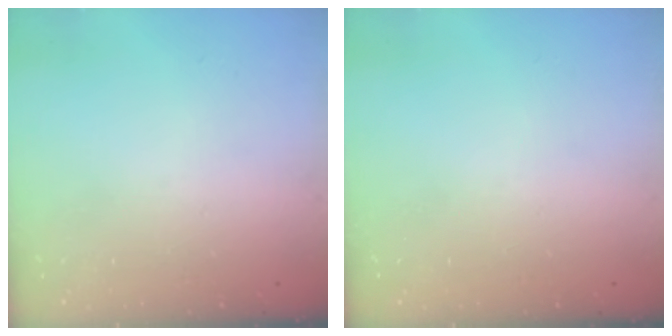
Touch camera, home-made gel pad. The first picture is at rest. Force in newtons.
{"total": 0.0}